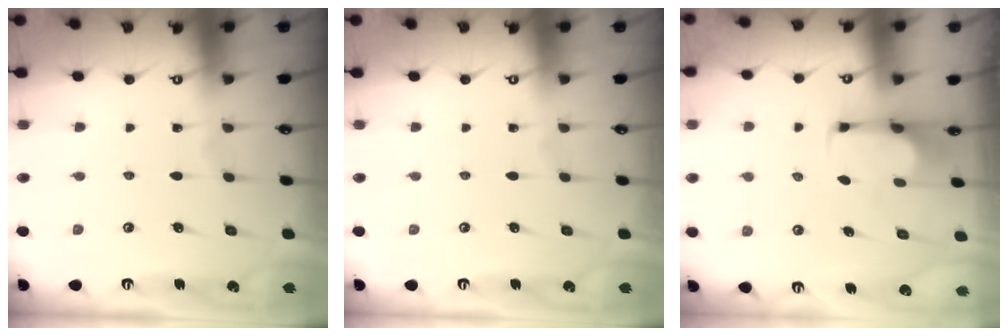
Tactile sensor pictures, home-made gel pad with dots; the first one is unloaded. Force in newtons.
{"total": 0.0}
{"total": 2.4, "press": 2.2, "slide": 0.8}